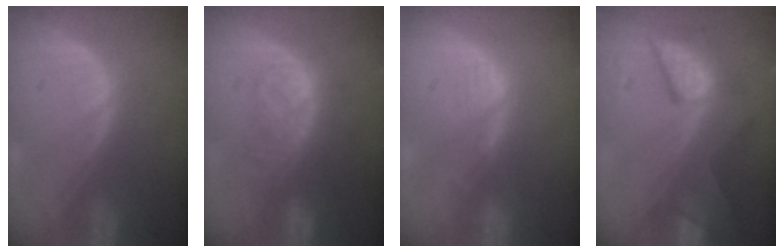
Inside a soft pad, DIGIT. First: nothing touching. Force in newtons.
{"total": 8.3, "press": 7.2, "slide": 4.1}
{"total": 1.6, "press": 1.6, "slide": 0.2}
{"total": 7.8, "press": 7.8, "slide": 0.4}